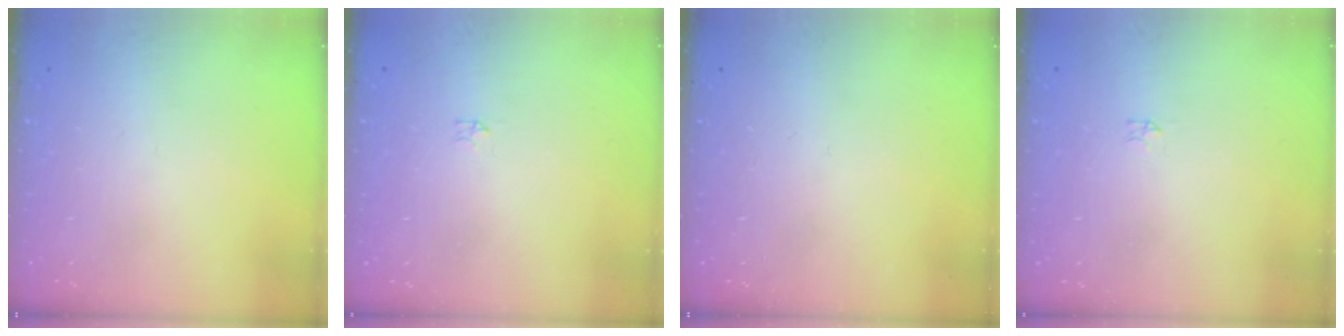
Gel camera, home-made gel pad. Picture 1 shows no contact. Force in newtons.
{"total": 0.0}
{"total": 0.0}
{"total": 0.0}